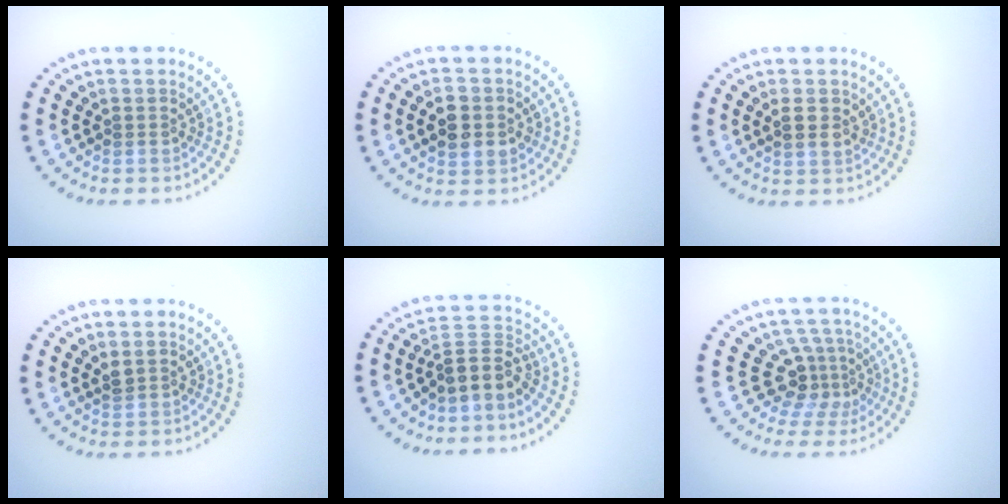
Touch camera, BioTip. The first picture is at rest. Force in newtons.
{"total": 3.7, "press": 3.7, "slide": 0.3}
{"total": 1.5, "press": 1.5, "slide": 0.5}
{"total": 1.2, "press": 1.1, "slide": 0.3}
{"total": 3.2, "press": 2.4, "slide": 2.1}
{"total": 3.5, "press": 2.4, "slide": 2.5}